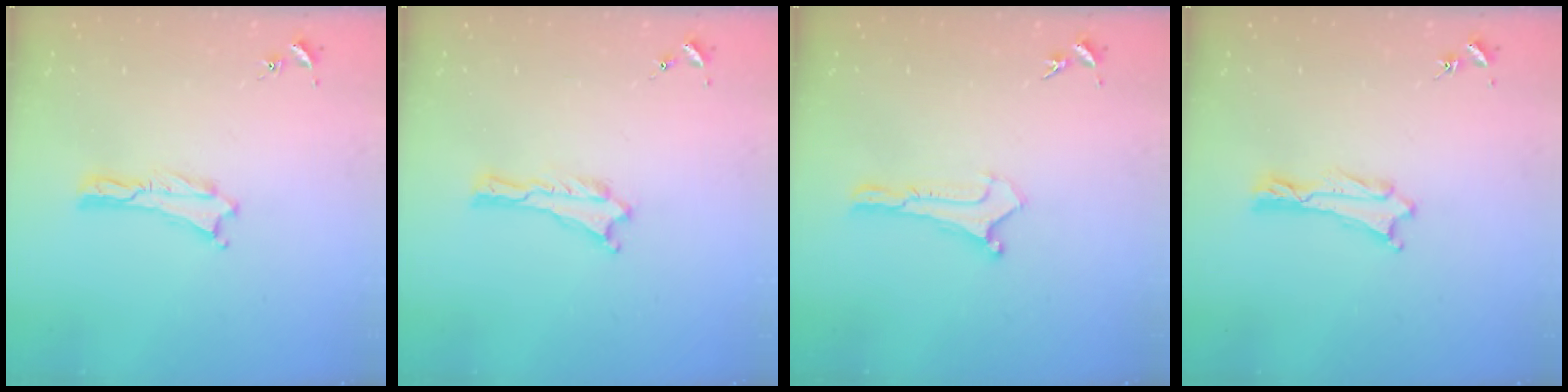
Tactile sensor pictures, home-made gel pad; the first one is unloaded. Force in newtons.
{"total": 0.0}
{"total": 0.0}
{"total": 0.6, "press": 0.6, "slide": 0.1}